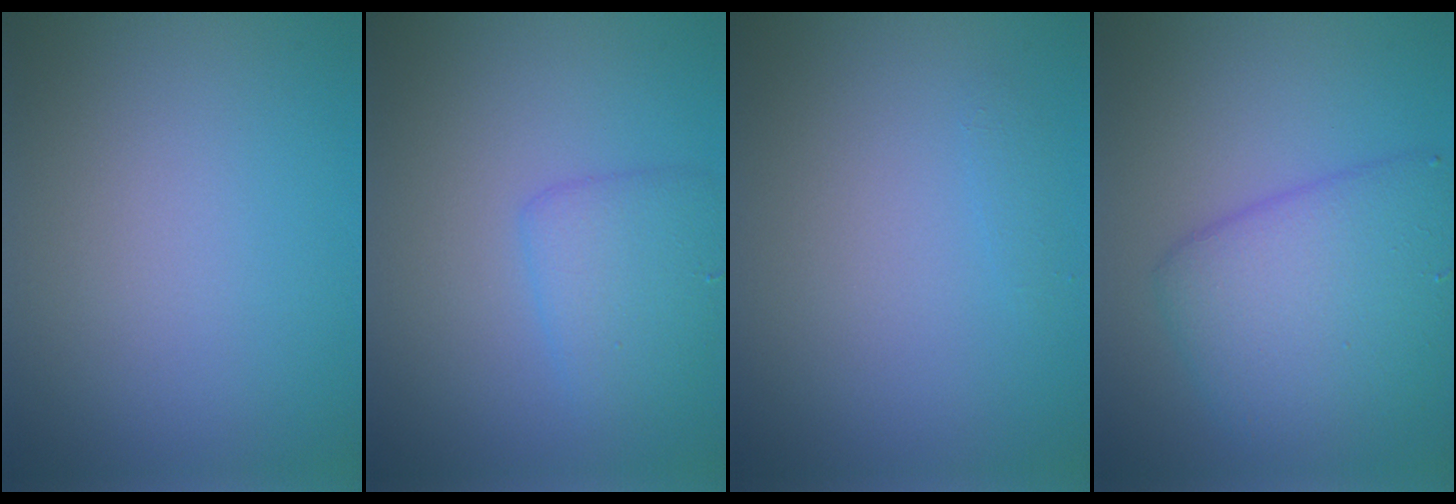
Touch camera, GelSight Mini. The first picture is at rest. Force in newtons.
{"total": 2.9, "press": 2.9, "slide": 0.0}
{"total": 0.5, "press": 0.5, "slide": 0.1}
{"total": 6.0, "press": 6.0, "slide": 0.2}